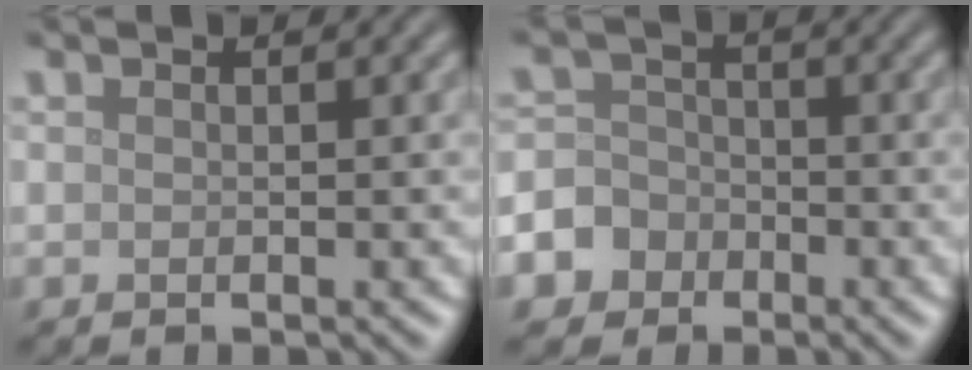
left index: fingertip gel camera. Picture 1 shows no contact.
{"total": 6.9, "force": [-3.6, 5.8, 1.2], "torque": [-0.022, -0.010, -0.083]}